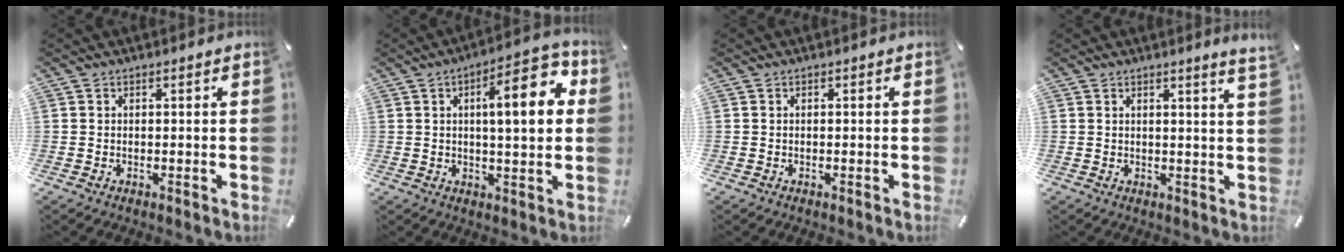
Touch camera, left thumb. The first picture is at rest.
{"total": 13.4, "force": [3.6, 4.4, 12.1], "torque": [-0.170, -0.004, 0.049]}
{"total": 0.0}
{"total": 2.8, "force": [2.0, -0.4, 1.9], "torque": [-0.028, -0.014, 0.034]}